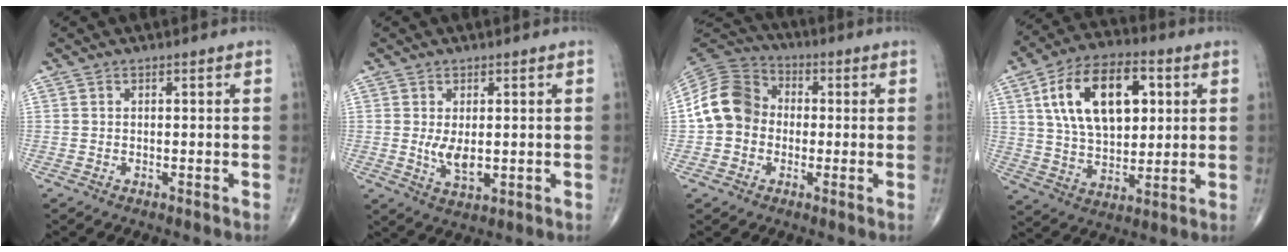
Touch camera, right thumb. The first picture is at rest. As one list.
[{"total": 4.9, "force": [0.1, 2.4, 4.3], "torque": [-0.074, -0.014, 0.010]}, {"total": 11.7, "force": [-0.6, 10.0, 6.1], "torque": [-0.104, 0.035, -0.025]}, {"total": 18.9, "force": [5.4, 10.6, 14.6], "torque": [-0.226, -0.001, 0.094]}]